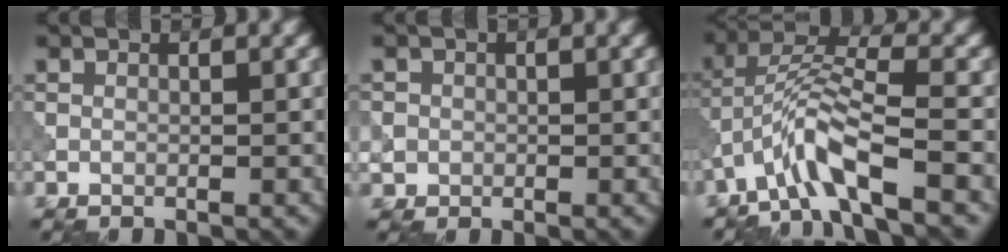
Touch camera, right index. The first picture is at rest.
{"total": 1.6, "force": [-0.2, 1.6, 0.2], "torque": [0.005, 0.000, 0.000]}
{"total": 5.9, "force": [-3.6, 0.9, 4.6], "torque": [-0.094, 0.011, -0.076]}